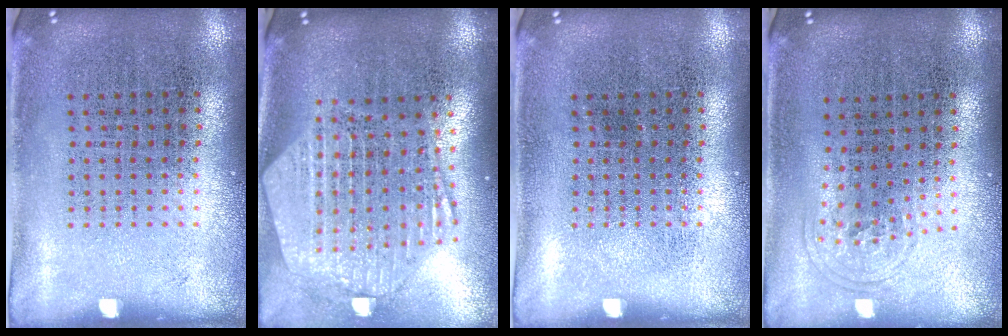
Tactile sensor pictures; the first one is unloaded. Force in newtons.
{"total": 2.7, "press": 2.2, "slide": 1.5}
{"total": 0.0}
{"total": 0.8, "press": 0.5, "slide": 0.7}